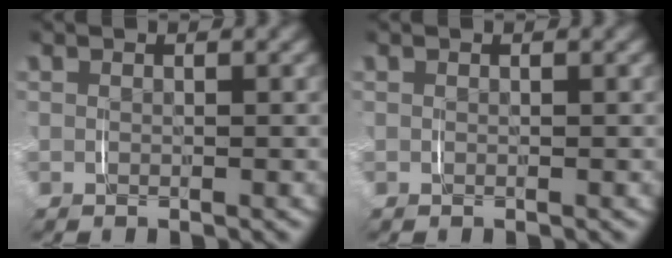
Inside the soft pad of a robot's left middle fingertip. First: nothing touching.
{"total": 0.0}